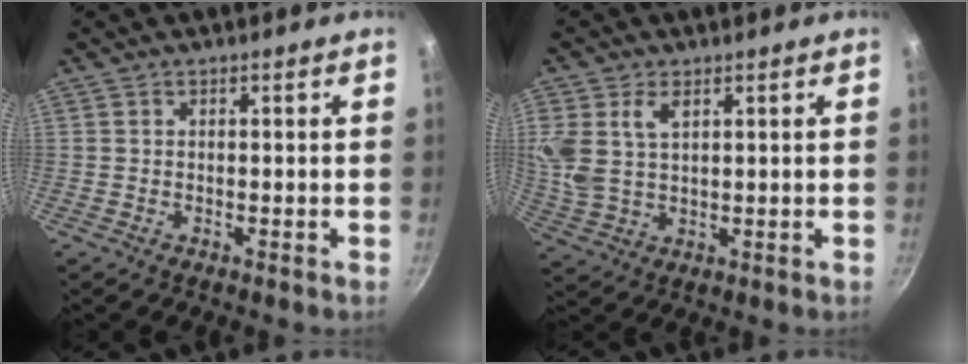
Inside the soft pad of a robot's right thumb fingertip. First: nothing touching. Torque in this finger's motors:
{"motor_torque": [-0.05, 0.34, 0.19, 0.10, 0.19]}